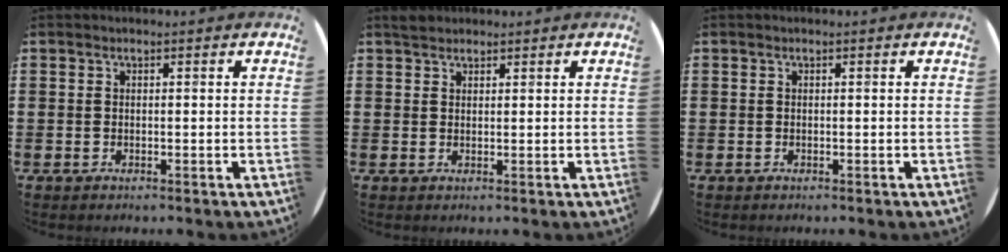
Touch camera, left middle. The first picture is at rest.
{"total": 1.6, "force": [1.4, 0.6, 0.3], "torque": [0.000, 0.002, 0.025]}
{"total": 0.0}